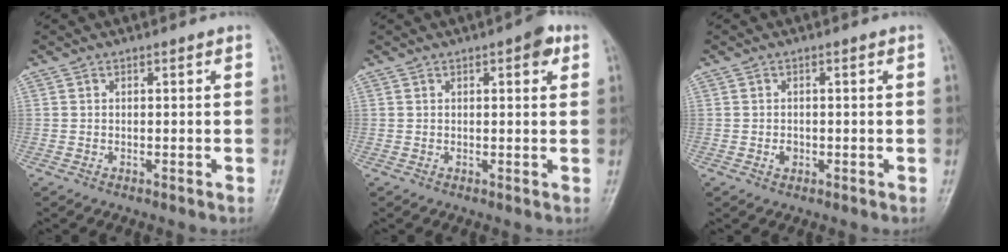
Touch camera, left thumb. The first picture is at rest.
{"total": 3.6, "force": [1.6, 1.3, 2.9], "torque": [-0.029, -0.001, 0.015]}
{"total": 1.4, "force": [-0.4, 1.1, 0.7], "torque": [-0.008, 0.002, -0.005]}